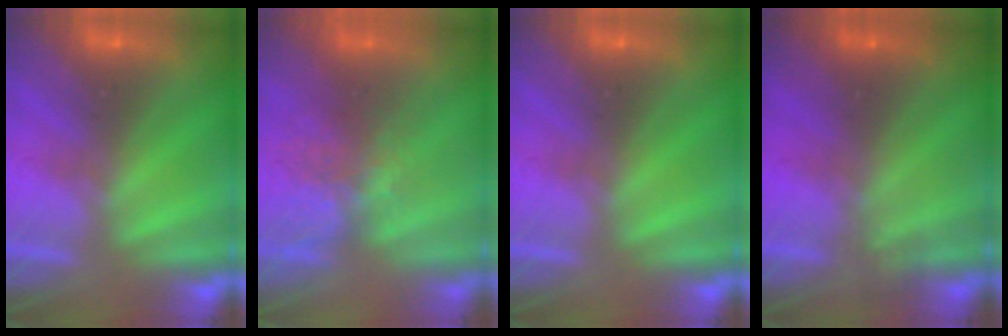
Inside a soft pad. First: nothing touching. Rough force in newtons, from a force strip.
{"total": 3.6}
{"total": 0.0}
{"total": 1.2}